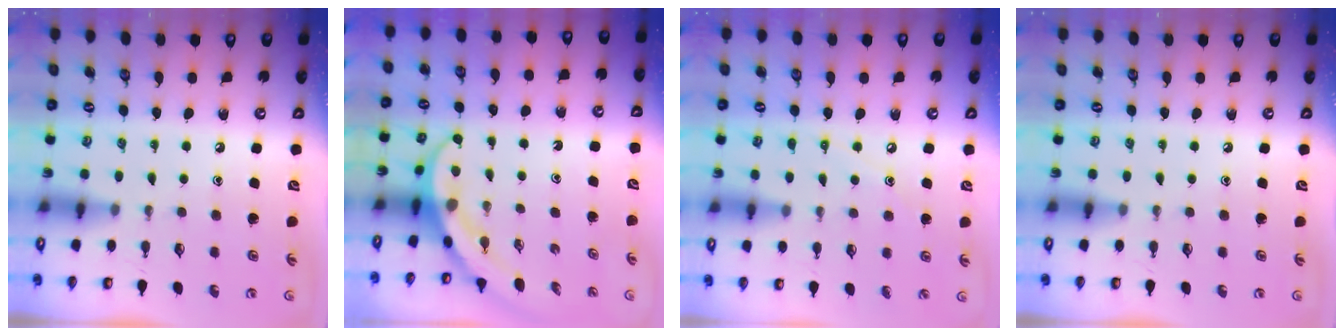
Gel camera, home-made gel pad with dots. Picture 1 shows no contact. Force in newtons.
{"total": 4.0, "press": 3.9, "slide": 0.4}
{"total": 6.1, "press": 6.1, "slide": 0.4}
{"total": 0.0}